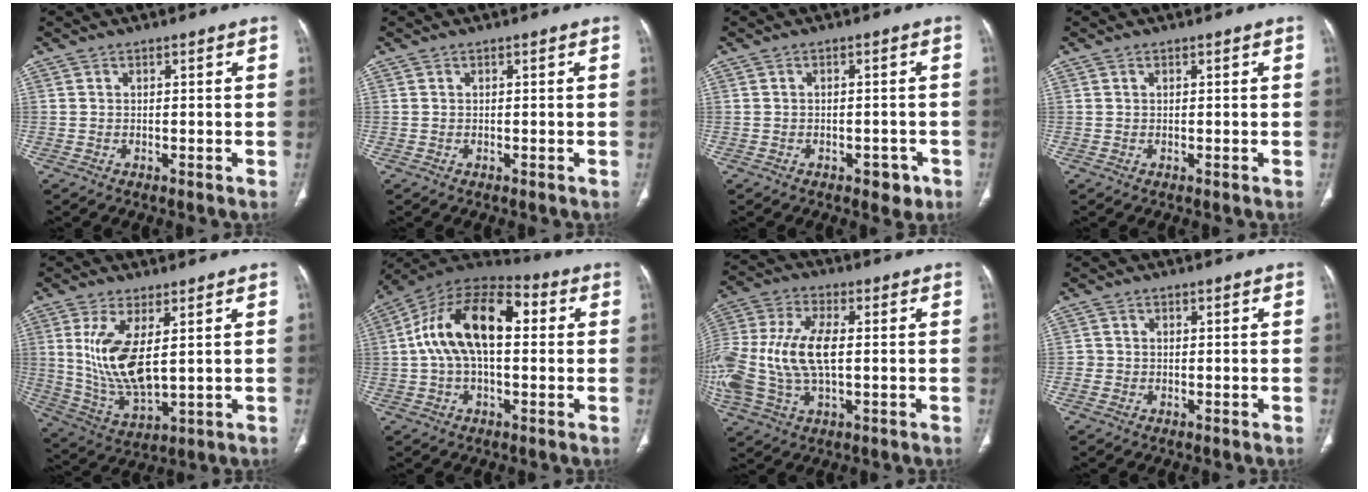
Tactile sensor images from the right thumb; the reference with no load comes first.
{"total": 0.0}
{"total": 3.3, "force": [-1.8, 2.0, 1.9], "torque": [-0.009, 0.008, -0.019]}
{"total": 0.0}
{"total": 12.4, "force": [2.6, 5.0, 11.1], "torque": [-0.226, -0.025, 0.068]}
{"total": 18.9, "force": [2.2, 11.6, 14.8], "torque": [-0.240, 0.047, 0.029]}
{"total": 18.9, "force": [-0.3, 9.8, 16.1], "torque": [-0.386, 0.005, -0.004]}
{"total": 1.5, "force": [-0.2, 1.4, 0.2], "torque": [0.004, 0.006, -0.005]}